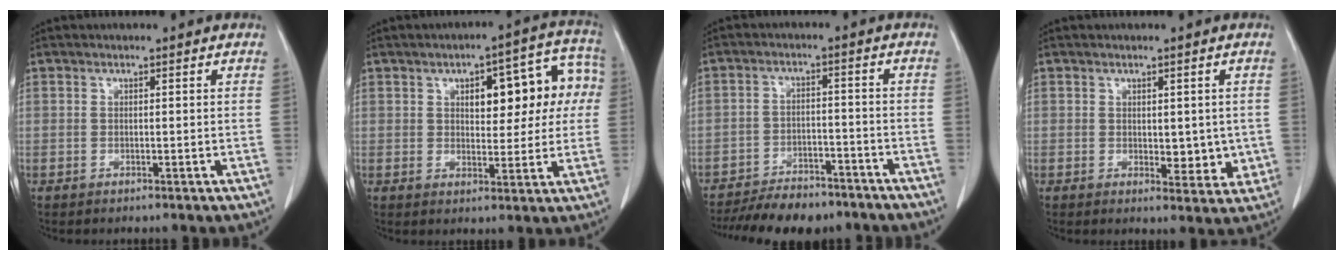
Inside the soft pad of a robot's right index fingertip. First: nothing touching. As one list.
[{"total": 11.7, "force": [2.6, 5.0, 10.3], "torque": [-0.119, 0.043, 0.037]}, {"total": 12.1, "force": [-10.5, 4.1, 4.4], "torque": [-0.059, 0.002, -0.152]}, {"total": 4.8, "force": [-0.1, 2.6, 4.0], "torque": [-0.039, -0.010, 0.006]}]